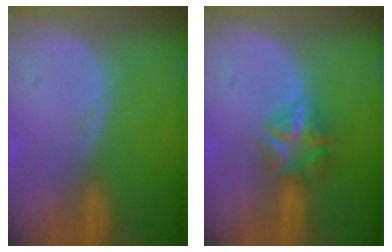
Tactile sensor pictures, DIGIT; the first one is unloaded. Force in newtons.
{"total": 5.9, "press": 5.5, "slide": 2.2}